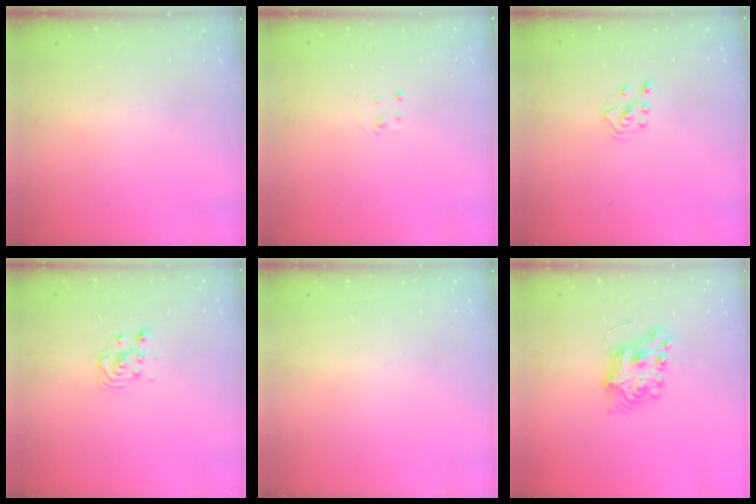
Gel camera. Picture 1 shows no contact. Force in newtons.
{"total": 2.0, "press": 2.0, "slide": 0.1}
{"total": 2.6, "press": 2.4, "slide": 0.8}
{"total": 3.9, "press": 3.9, "slide": 0.2}
{"total": 0.0}
{"total": 7.3, "press": 7.3, "slide": 0.2}